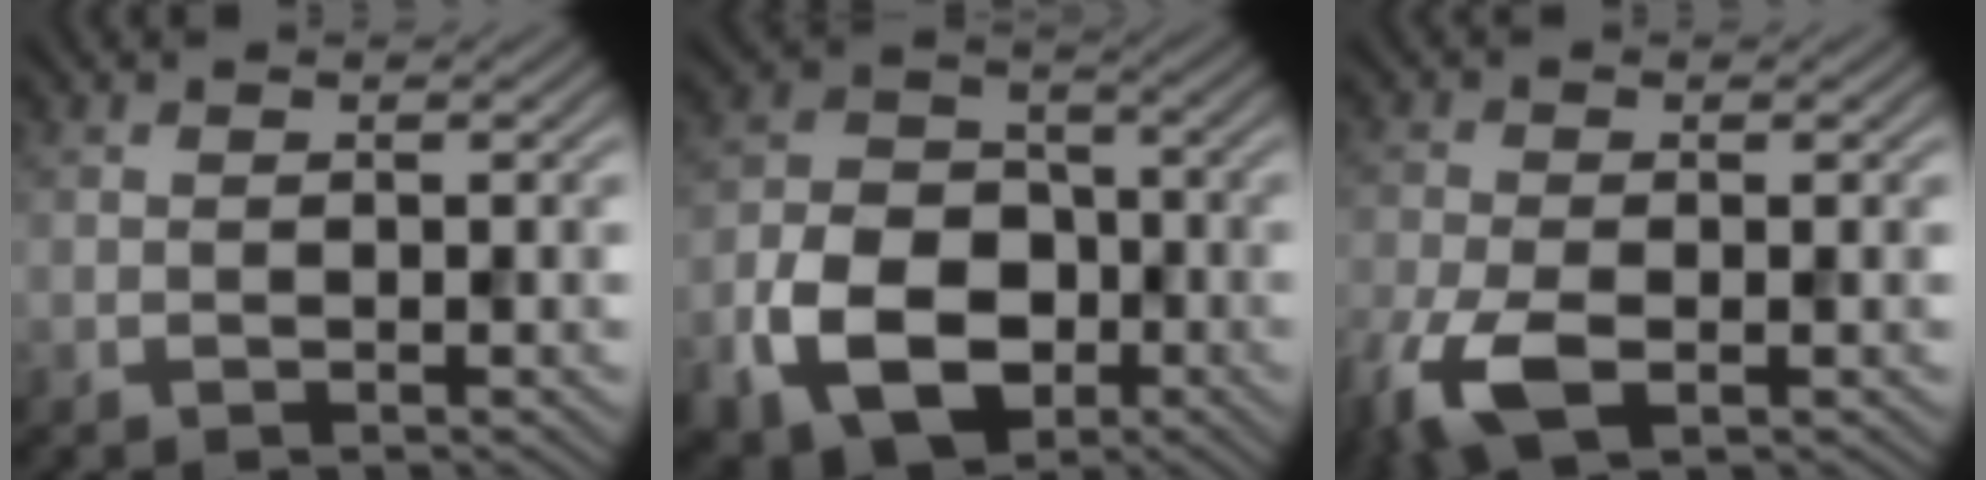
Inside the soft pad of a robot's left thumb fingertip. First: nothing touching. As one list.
[{"total": 11.5, "force": [-4.8, 8.1, 6.6], "torque": [-0.150, -0.023, -0.098]}, {"total": 6.1, "force": [-2.8, 2.8, 4.6], "torque": [-0.116, -0.013, -0.061]}]